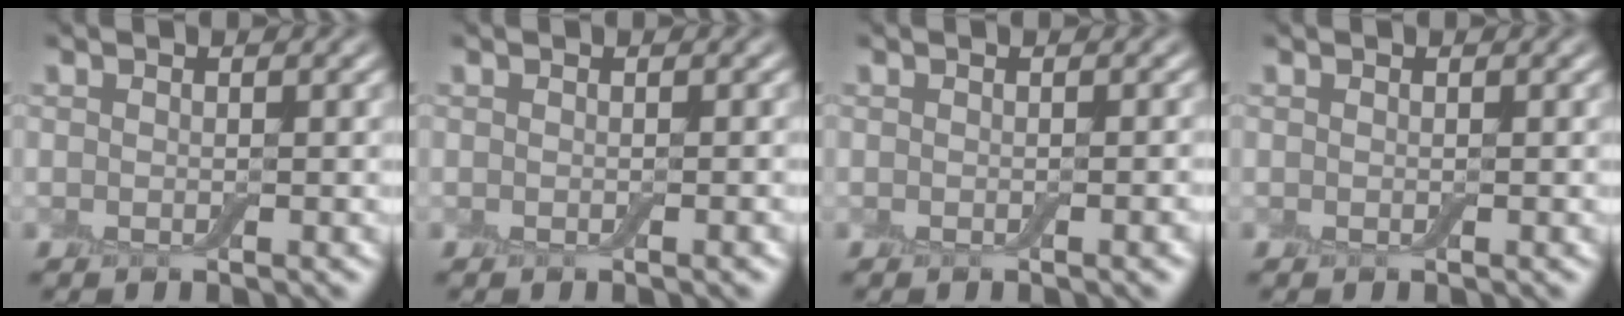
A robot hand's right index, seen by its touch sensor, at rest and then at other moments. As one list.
[{"total": 0.5, "force": [-0.2, 0.0, 0.5], "torque": [-0.005, 0.002, -0.003]}, {"total": 1.2, "force": [-0.4, 0.2, 1.1], "torque": [-0.011, 0.001, -0.006]}, {"total": 0.0}]